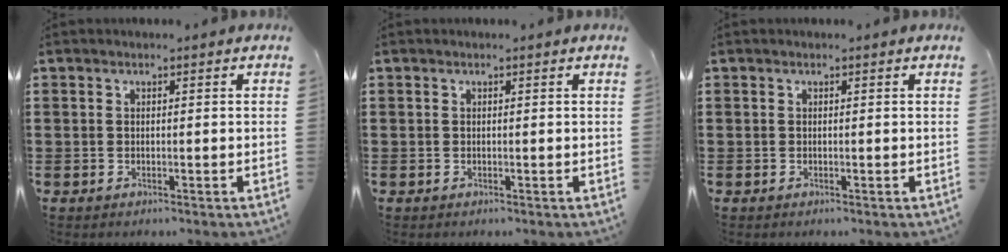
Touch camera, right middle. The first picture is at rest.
{"total": 0.0}
{"total": 0.0}